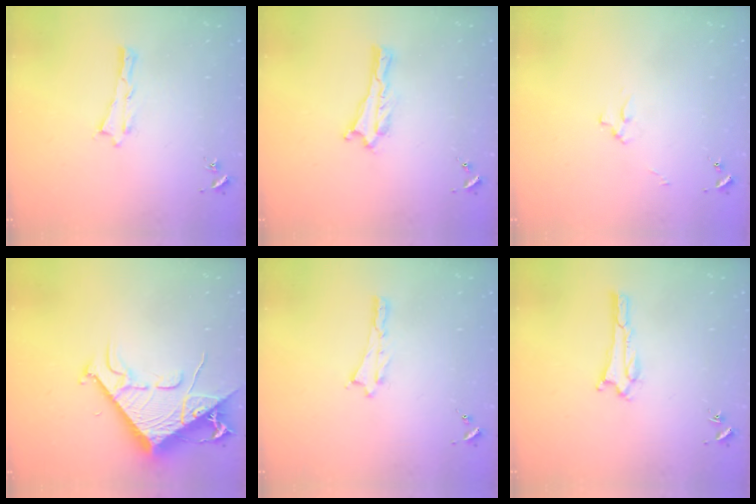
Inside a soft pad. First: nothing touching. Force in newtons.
{"total": 0.0}
{"total": 2.5, "press": 2.5, "slide": 0.3}
{"total": 12.9, "press": 12.8, "slide": 1.4}
{"total": 0.0}
{"total": 1.1, "press": 1.0, "slide": 0.1}